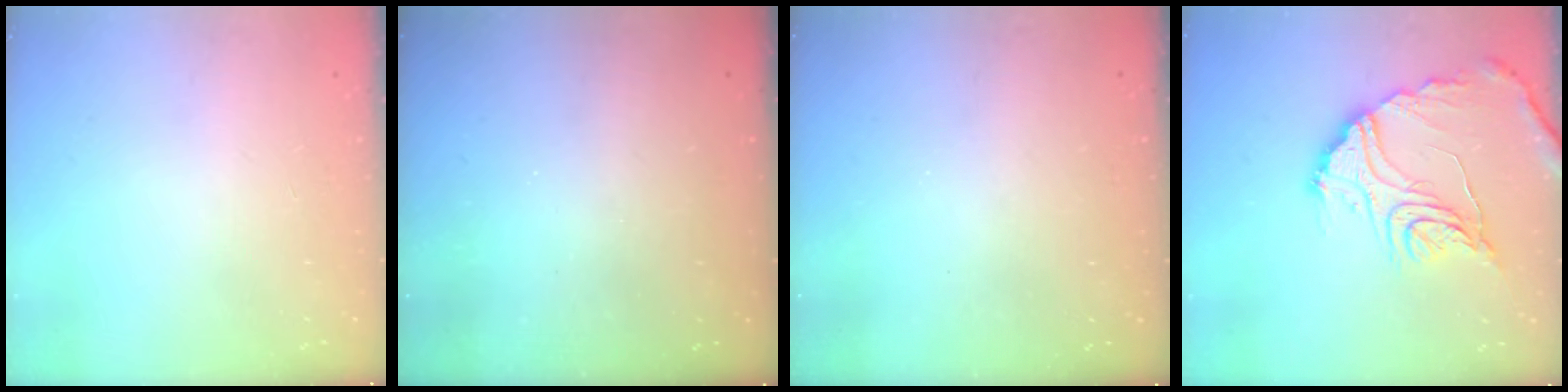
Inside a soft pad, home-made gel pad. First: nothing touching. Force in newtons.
{"total": 3.0, "press": 3.0, "slide": 0.1}
{"total": 3.3, "press": 3.3, "slide": 0.1}
{"total": 18.2, "press": 18.1, "slide": 2.0}